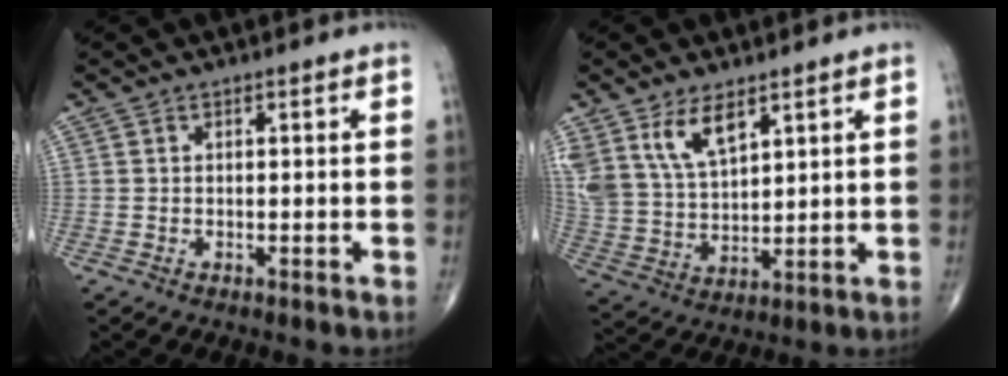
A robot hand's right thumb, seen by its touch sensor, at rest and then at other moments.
{"total": 10.8, "force": [6.5, 5.3, 6.9], "torque": [-0.126, -0.024, 0.141]}